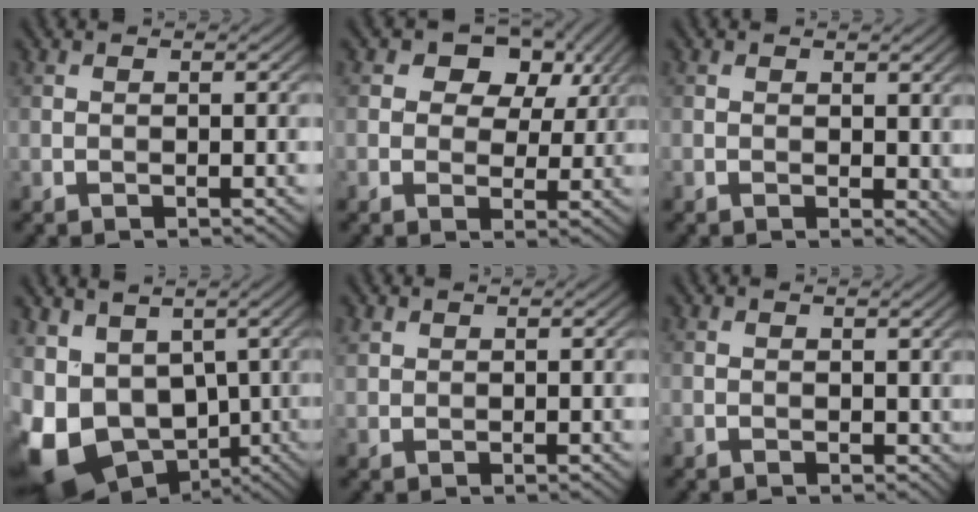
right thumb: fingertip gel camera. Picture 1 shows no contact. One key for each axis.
{"total": 9.2, "fx": 4.2, "fy": 6.3, "fz": 5.1, "tx": -0.094, "ty": 0.018, "tz": 0.056}
{"total": 2.0, "fx": 0.8, "fy": 1.3, "fz": 1.3, "tx": -0.016, "ty": -0.005, "tz": 0.014}
{"total": 12.8, "fx": -1.7, "fy": 9.9, "fz": 7.9, "tx": -0.200, "ty": -0.021, "tz": -0.008}
{"total": 1.4, "fx": 1.0, "fy": 0.9, "fz": 0.4, "tx": -0.014, "ty": 0.003, "tz": 0.026}
{"total": 0.9, "fx": 0.5, "fy": 0.7, "fz": 0.2, "tx": -0.006, "ty": -0.003, "tz": 0.011}